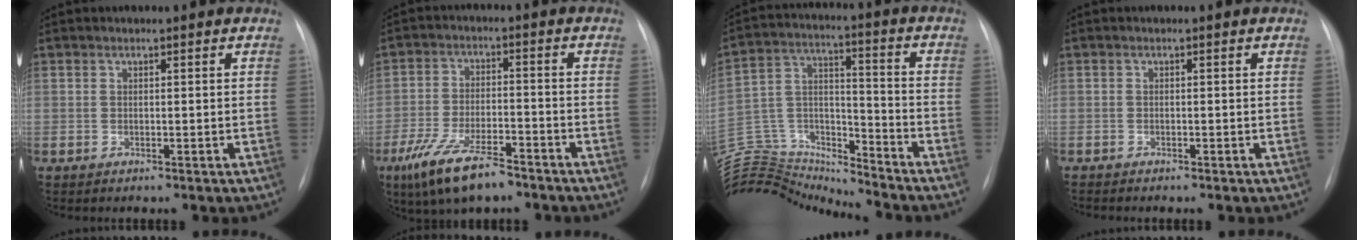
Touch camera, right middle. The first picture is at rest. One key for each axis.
{"total": 10.6, "fx": -7.3, "fy": 2.9, "fz": 7.1, "tx": -0.145, "ty": -0.016, "tz": -0.125}
{"total": 19.0, "fx": -18.6, "fy": 3.1, "fz": 2.8, "tx": -0.069, "ty": 0.059, "tz": -0.316}
{"total": 1.0, "fx": -1.0, "fy": 0.1, "fz": 0.3, "tx": -0.005, "ty": -0.002, "tz": -0.014}